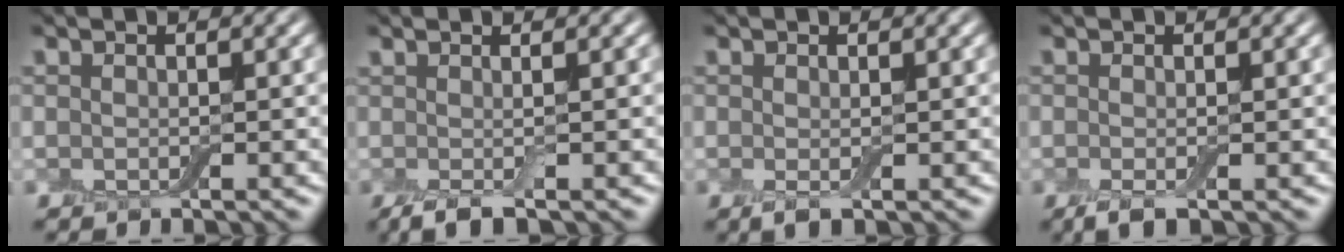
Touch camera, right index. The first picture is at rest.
{"total": 2.6, "force": [-0.6, 0.6, 2.5], "torque": [-0.033, -0.002, -0.014]}
{"total": 1.0, "force": [-0.1, 0.1, 0.9], "torque": [-0.017, -0.006, -0.003]}
{"total": 1.6, "force": [-0.7, 0.3, 1.4], "torque": [-0.030, -0.007, -0.015]}